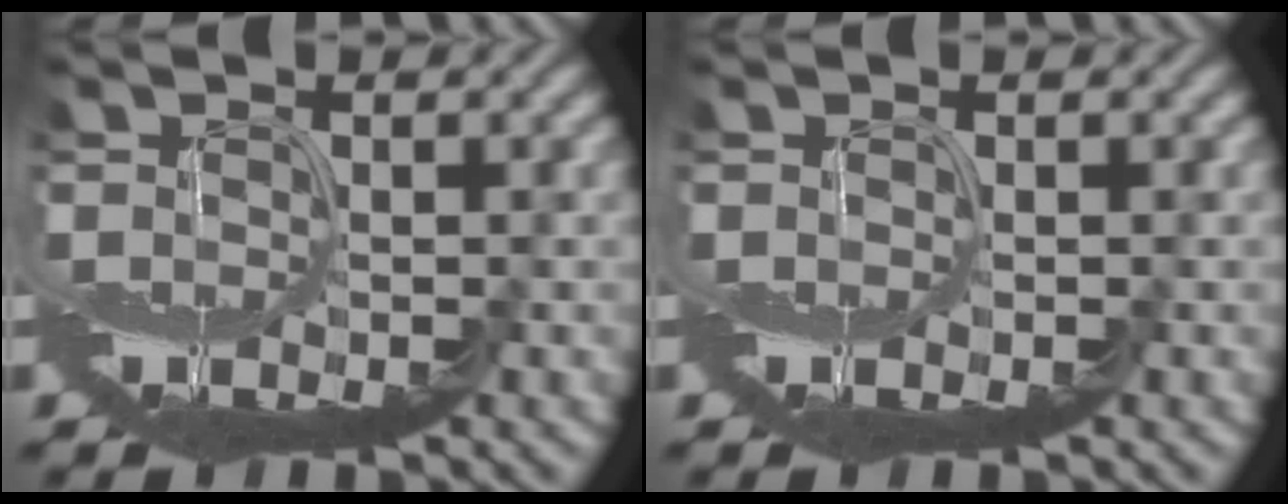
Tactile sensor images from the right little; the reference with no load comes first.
{"total": 0.0}